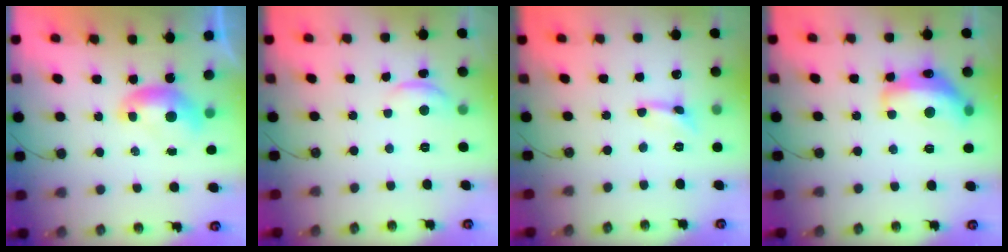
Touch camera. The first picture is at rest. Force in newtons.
{"total": 1.2, "press": 1.1, "slide": 0.6}
{"total": 0.7, "press": 0.6, "slide": 0.3}
{"total": 10.2, "press": 10.1, "slide": 0.6}